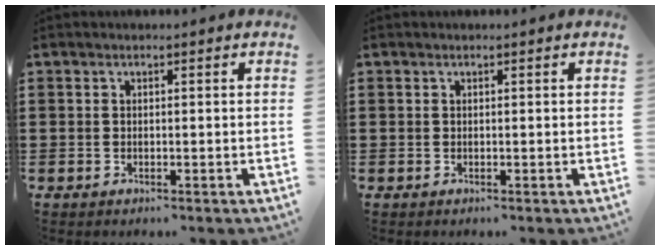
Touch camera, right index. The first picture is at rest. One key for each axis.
{"total": 0.0}